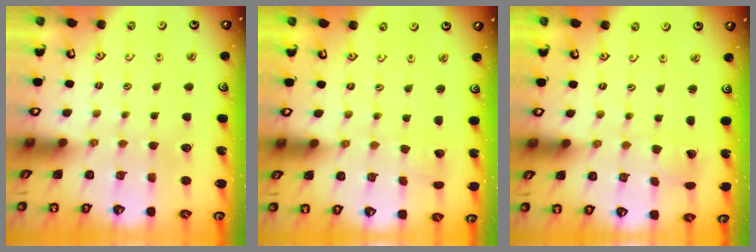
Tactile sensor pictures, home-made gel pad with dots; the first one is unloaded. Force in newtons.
{"total": 1.9, "press": 1.9, "slide": 0.1}
{"total": 0.7, "press": 0.7, "slide": 0.0}